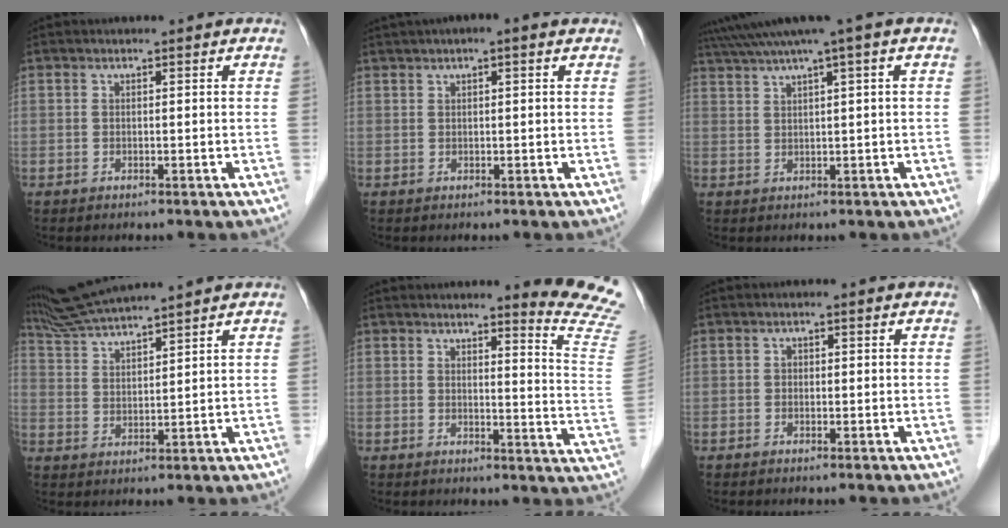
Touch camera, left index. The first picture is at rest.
{"total": 4.3, "force": [2.7, 0.6, 3.3], "torque": [-0.055, 0.030, 0.039]}
{"total": 6.9, "force": [4.6, -1.2, 5.1], "torque": [-0.089, 0.036, 0.077]}
{"total": 8.7, "force": [7.9, -1.2, 3.3], "torque": [-0.066, 0.023, 0.150]}
{"total": 10.6, "force": [10.1, -1.3, 3.0], "torque": [-0.022, -0.104, 0.088]}
{"total": 0.7, "force": [-0.1, 0.5, 0.3], "torque": [-0.003, 0.003, -0.005]}